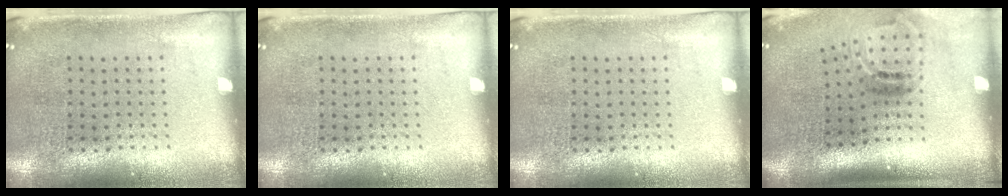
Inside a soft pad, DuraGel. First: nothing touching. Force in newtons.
{"total": 0.0}
{"total": 0.0}
{"total": 2.0, "press": 1.3, "slide": 1.6}